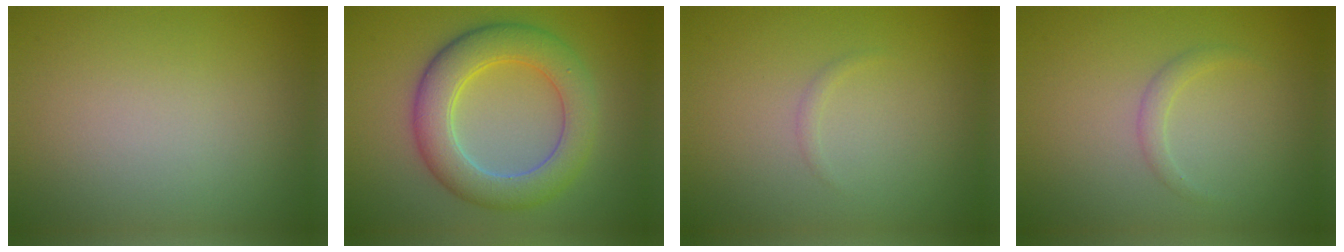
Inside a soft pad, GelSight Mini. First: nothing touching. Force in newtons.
{"total": 6.5, "press": 6.5, "slide": 0.3}
{"total": 0.5, "press": 0.5, "slide": 0.0}
{"total": 1.1, "press": 1.1, "slide": 0.0}